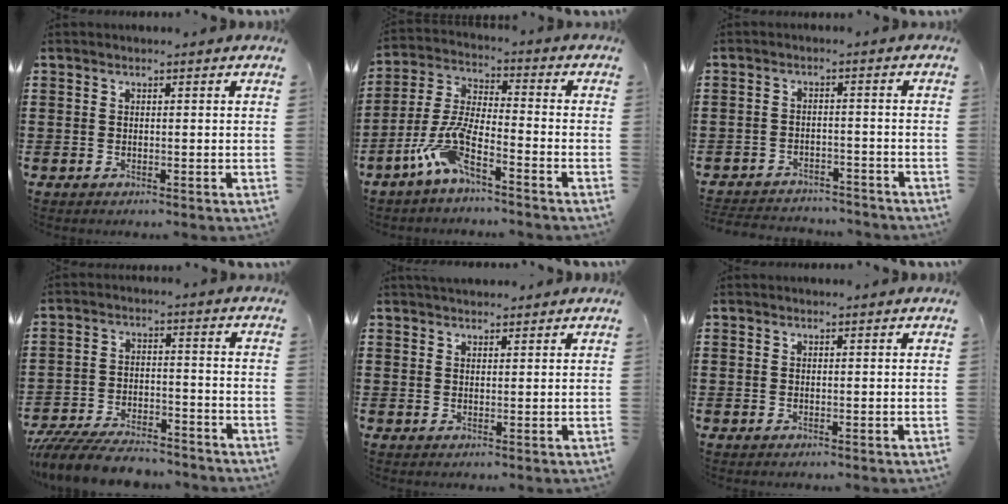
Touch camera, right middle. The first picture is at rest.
{"total": 8.6, "force": [-5.8, 1.6, 6.2], "torque": [-0.159, -0.015, -0.118]}
{"total": 3.3, "force": [-3.3, 0.6, -0.2], "torque": [-0.004, -0.001, -0.071]}
{"total": 7.7, "force": [-7.3, 1.5, 1.9], "torque": [-0.040, 0.008, -0.140]}
{"total": 1.7, "force": [1.6, 0.5, -0.1], "torque": [-0.003, 0.003, 0.031]}
{"total": 0.0}